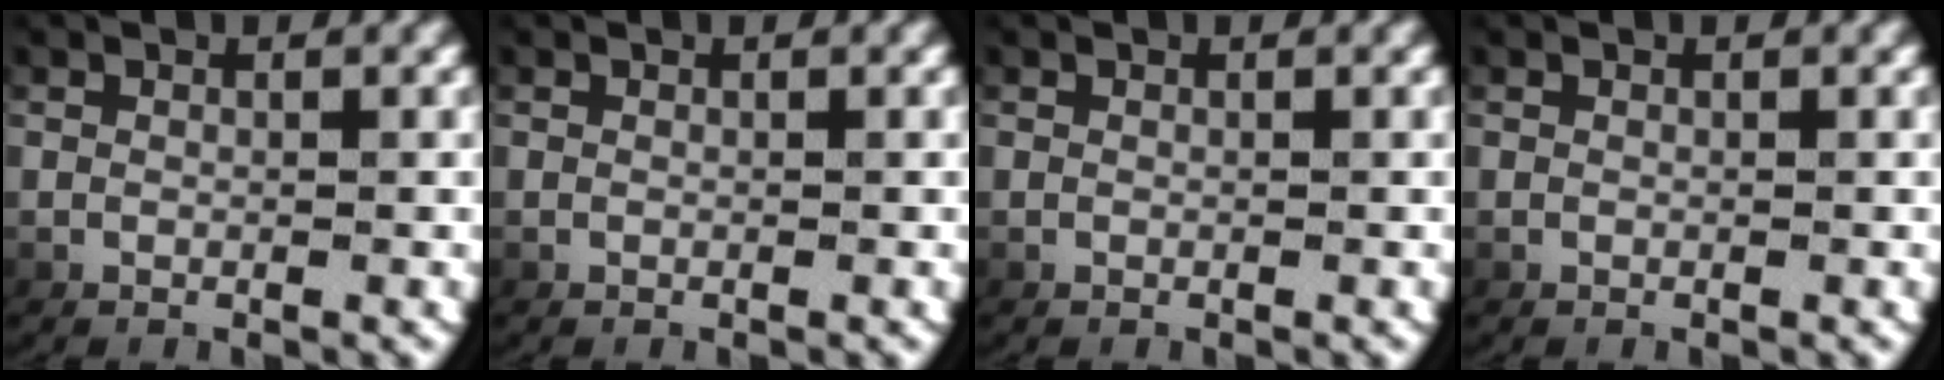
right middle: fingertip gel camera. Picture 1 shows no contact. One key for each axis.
{"total": 0.0}
{"total": 0.0}
{"total": 0.0}